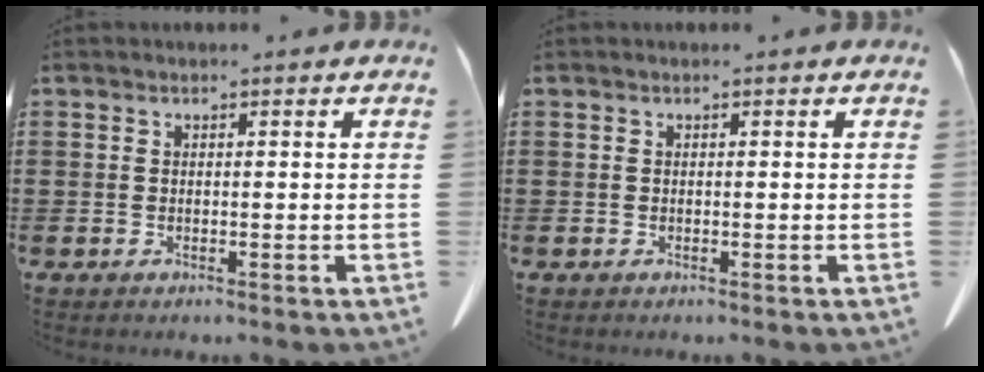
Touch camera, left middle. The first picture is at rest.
{"total": 0.0}